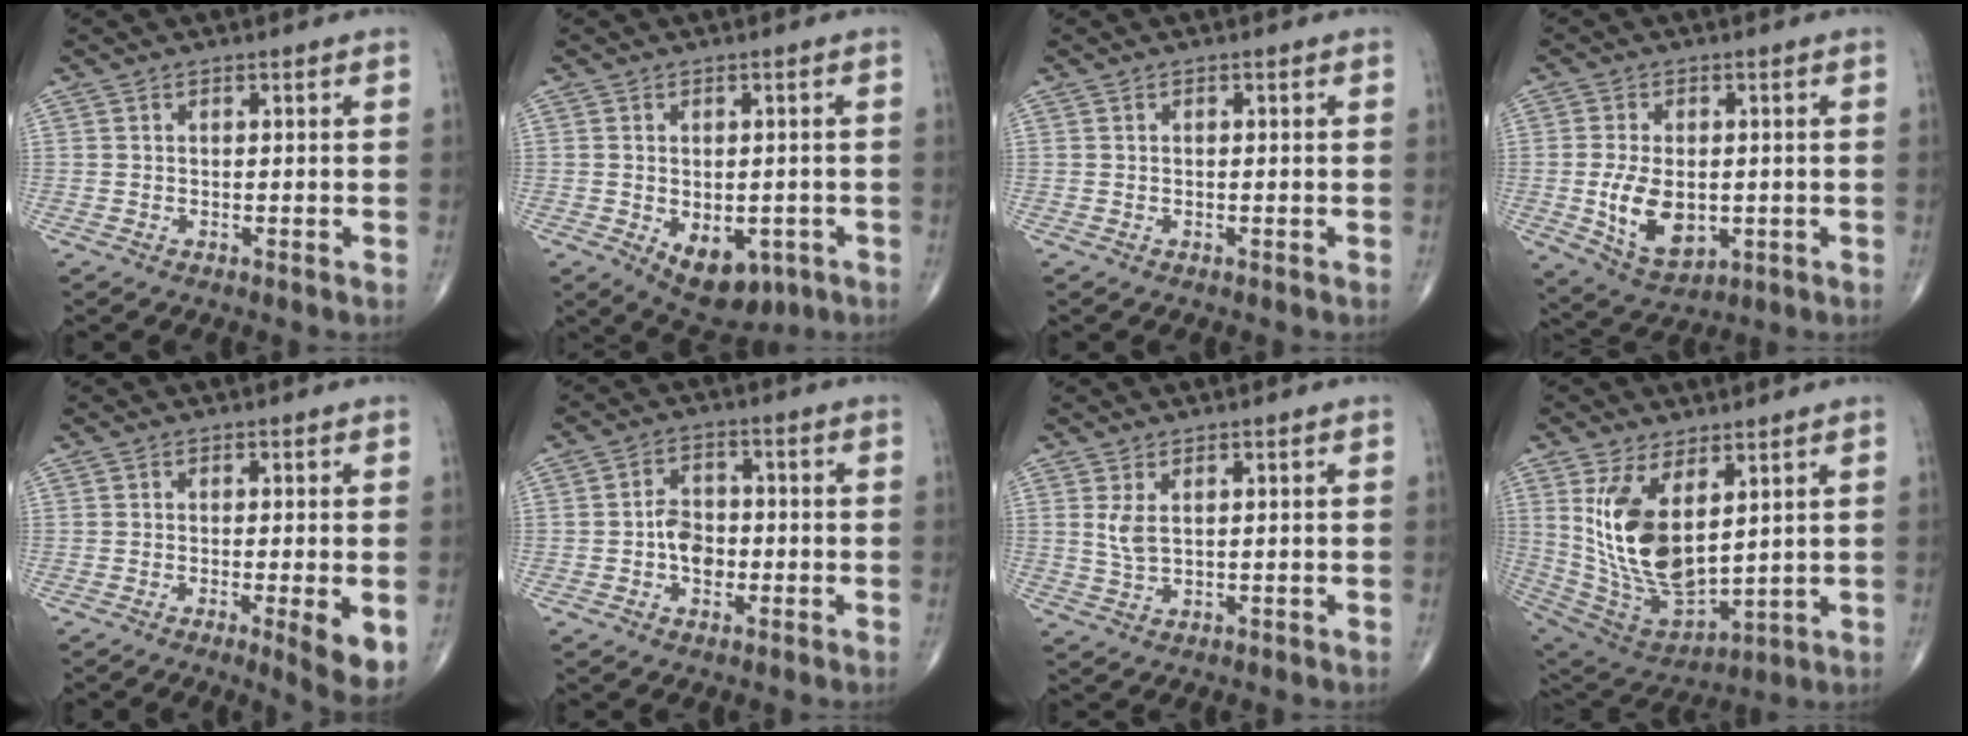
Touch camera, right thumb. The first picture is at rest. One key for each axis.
{"total": 9.3, "fx": -3.5, "fy": 5.8, "fz": 6.4, "tx": -0.068, "ty": 0.004, "tz": -0.036}
{"total": 0.0}
{"total": 10.3, "fx": -1.3, "fy": 6.3, "fz": 8.0, "tx": -0.128, "ty": -0.011, "tz": -0.006}
{"total": 5.9, "fx": -1.4, "fy": 0.9, "fz": 5.7, "tx": -0.085, "ty": -0.017, "tz": -0.024}
{"total": 5.7, "fx": -1.1, "fy": 4.1, "fz": 3.8, "tx": -0.042, "ty": 0.016, "tz": -0.024}
{"total": 3.1, "fx": 1.0, "fy": 1.4, "fz": 2.6, "tx": -0.054, "ty": -0.006, "tz": 0.029}
{"total": 16.9, "fx": 5.0, "fy": 8.4, "fz": 13.8, "tx": -0.252, "ty": -0.028, "tz": 0.121}